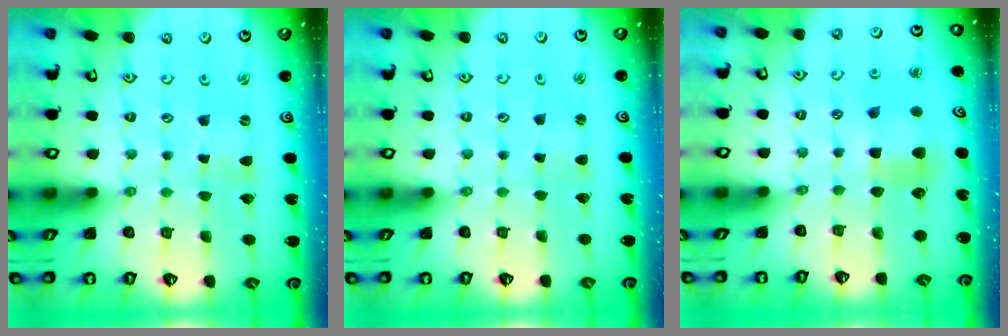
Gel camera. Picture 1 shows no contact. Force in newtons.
{"total": 1.5, "press": 1.5, "slide": 0.3}
{"total": 5.6, "press": 5.6, "slide": 0.6}